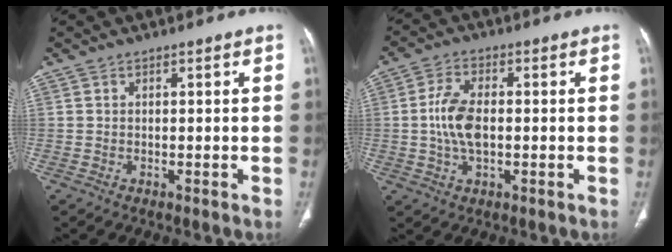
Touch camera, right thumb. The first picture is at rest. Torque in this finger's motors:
{"motor_torque": [0.96, 1.67, 0.89, -0.71, 0.28]}